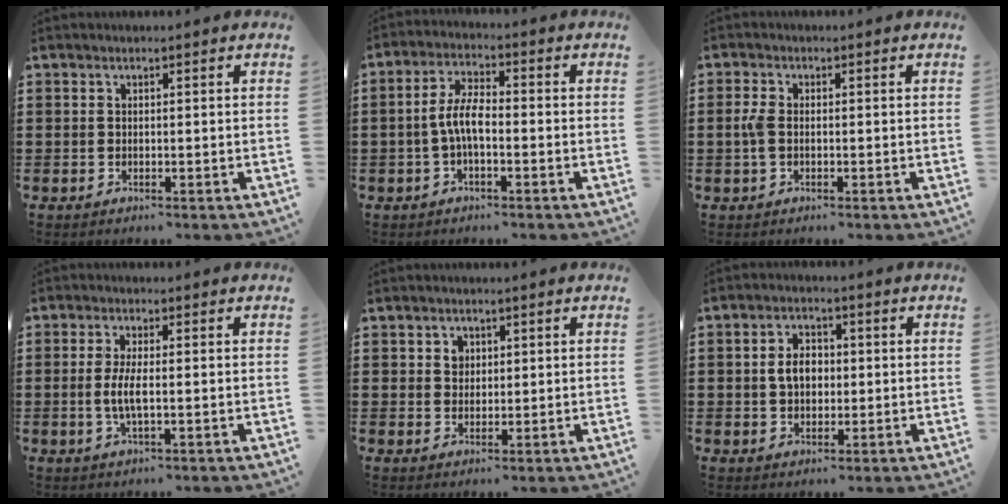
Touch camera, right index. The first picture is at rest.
{"total": 5.7, "force": [-1.2, 2.0, 5.2], "torque": [-0.119, -0.002, -0.030]}
{"total": 2.8, "force": [-0.2, 1.6, 2.3], "torque": [-0.068, -0.004, -0.012]}
{"total": 4.0, "force": [-0.5, 1.1, 3.9], "torque": [-0.090, -0.005, -0.017]}
{"total": 2.0, "force": [0.9, 1.7, 0.5], "torque": [-0.017, 0.008, 0.015]}
{"total": 4.0, "force": [-0.1, 2.8, 2.9], "torque": [-0.054, 0.007, -0.006]}